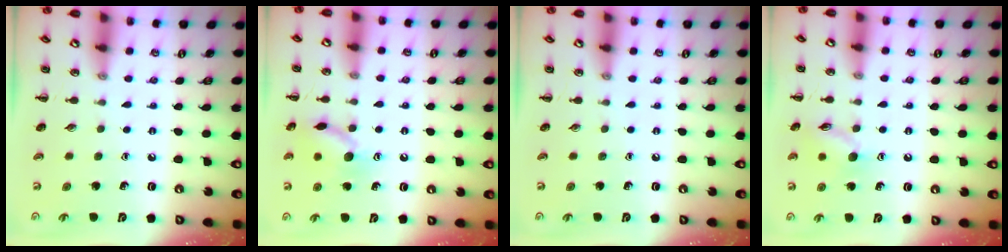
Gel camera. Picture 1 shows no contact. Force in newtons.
{"total": 11.5, "press": 11.5, "slide": 0.7}
{"total": 0.0}
{"total": 9.6, "press": 9.6, "slide": 0.6}